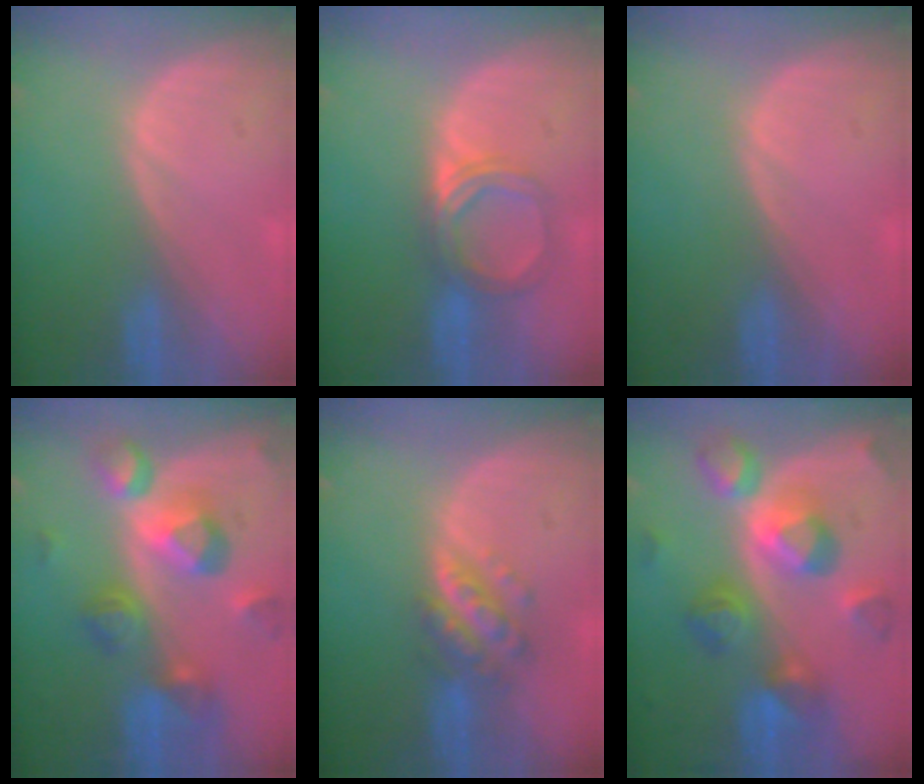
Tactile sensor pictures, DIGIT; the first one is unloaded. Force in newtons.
{"total": 5.3, "press": 5.0, "slide": 1.8}
{"total": 0.6, "press": 0.0, "slide": 0.6}
{"total": 10.4, "press": 9.3, "slide": 4.8}
{"total": 6.0, "press": 5.3, "slide": 2.8}
{"total": 10.8, "press": 10.8, "slide": 0.8}